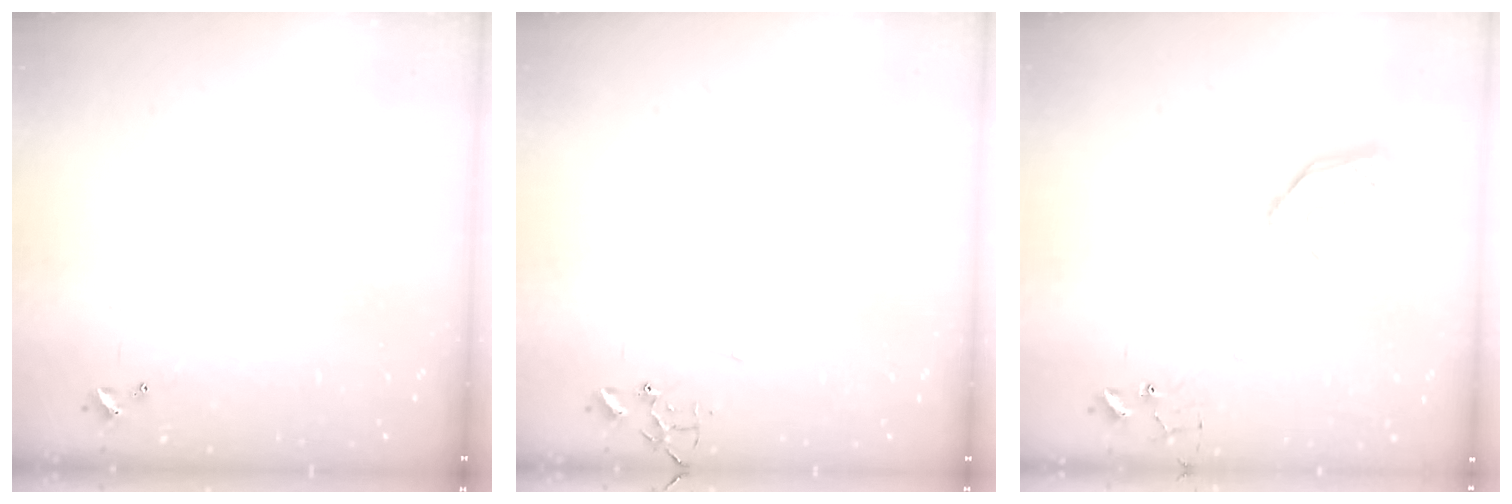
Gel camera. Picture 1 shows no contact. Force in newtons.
{"total": 0.0}
{"total": 12.1, "press": 12.0, "slide": 1.3}